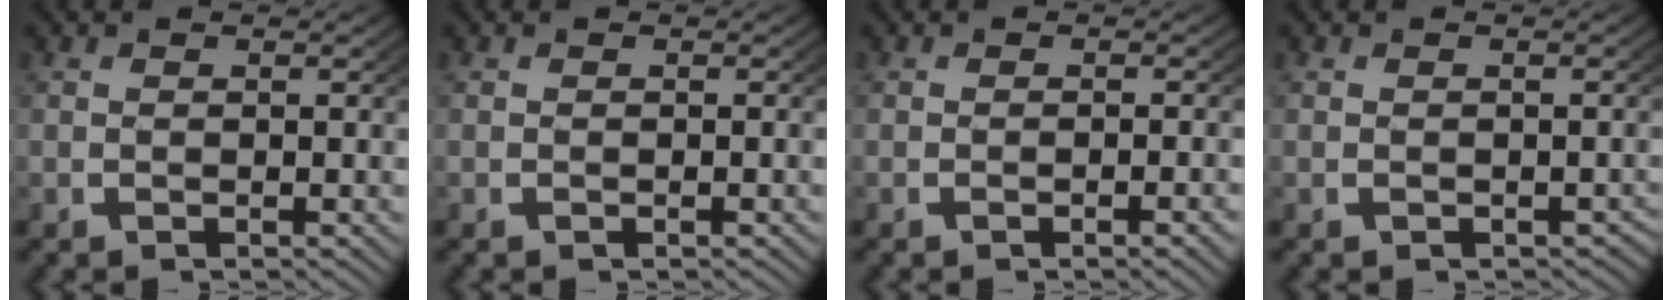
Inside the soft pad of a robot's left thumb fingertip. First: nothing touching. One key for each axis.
{"total": 0.0}
{"total": 1.1, "fx": -0.6, "fy": 0.1, "fz": 1.0, "tx": -0.014, "ty": 0.008, "tz": -0.013}
{"total": 1.0, "fx": -0.8, "fy": 0.5, "fz": 0.3, "tx": 0.001, "ty": -0.003, "tz": -0.011}